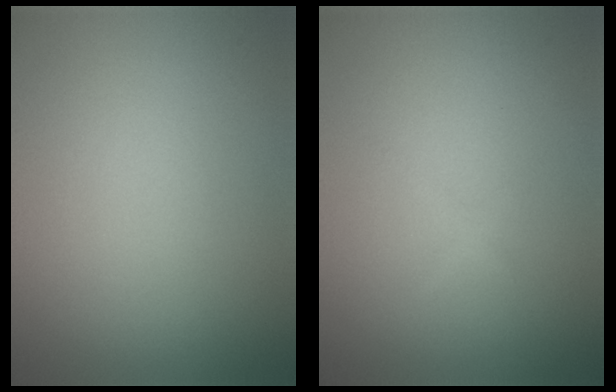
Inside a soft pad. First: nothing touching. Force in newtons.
{"total": 0.6, "press": 0.6, "slide": 0.1}